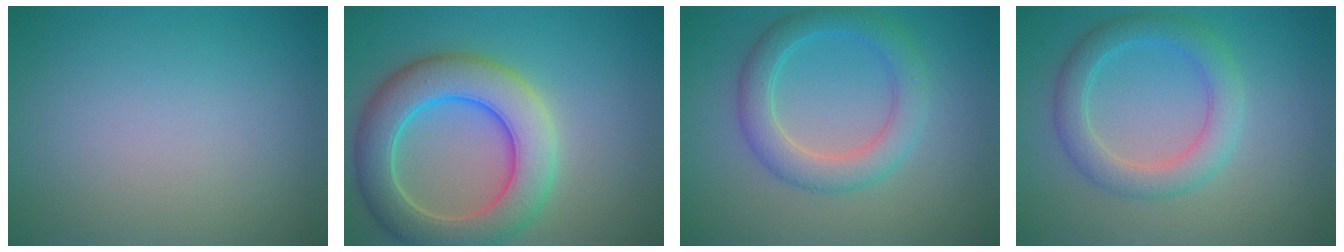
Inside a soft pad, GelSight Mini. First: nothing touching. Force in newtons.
{"total": 7.9, "press": 7.9, "slide": 0.6}
{"total": 4.1, "press": 4.0, "slide": 0.2}
{"total": 3.8, "press": 3.8, "slide": 0.2}